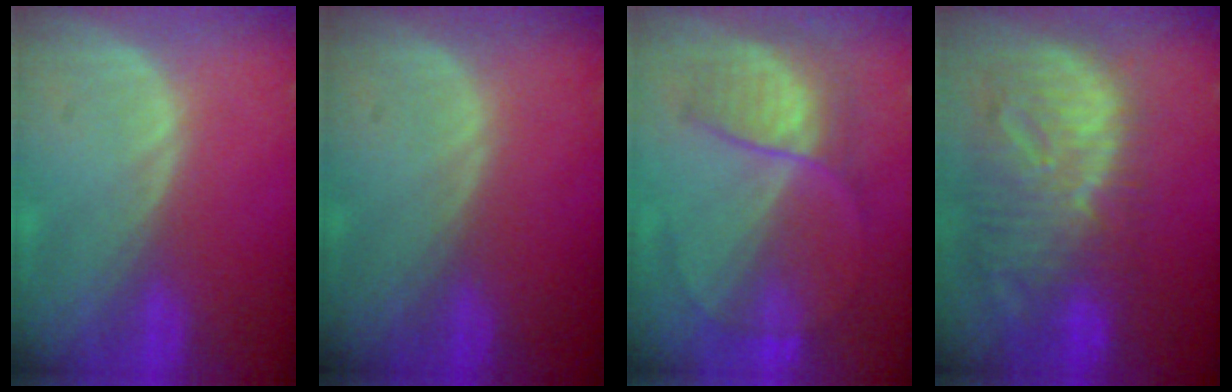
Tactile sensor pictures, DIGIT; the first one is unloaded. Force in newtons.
{"total": 0.0}
{"total": 6.3, "press": 6.2, "slide": 0.8}
{"total": 12.6, "press": 10.8, "slide": 6.4}